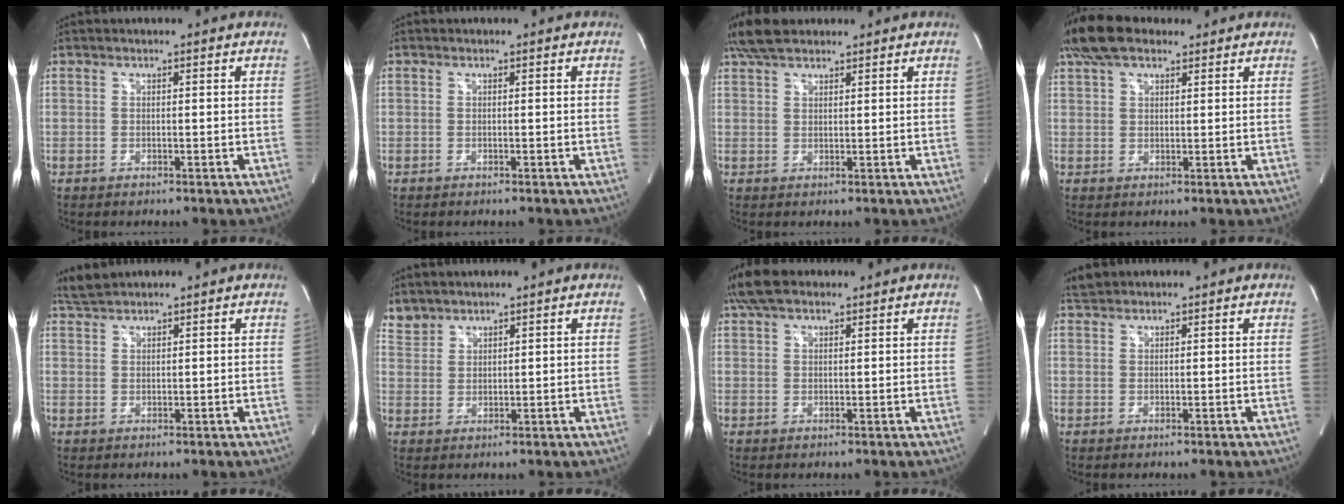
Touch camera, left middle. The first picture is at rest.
{"total": 0.0}
{"total": 5.9, "force": [4.8, 2.1, 2.6], "torque": [-0.062, 0.022, 0.093]}
{"total": 7.6, "force": [5.6, 3.2, 4.0], "torque": [-0.088, 0.032, 0.105]}
{"total": 2.6, "force": [2.5, -0.1, 0.3], "torque": [-0.019, 0.013, 0.055]}
{"total": 3.2, "force": [3.0, 1.1, -0.2], "torque": [0.003, 0.014, 0.064]}
{"total": 5.7, "force": [4.4, 2.3, 2.8], "torque": [-0.065, 0.026, 0.084]}
{"total": 1.7, "force": [1.7, 0.4, 0.0], "torque": [-0.011, 0.012, 0.035]}